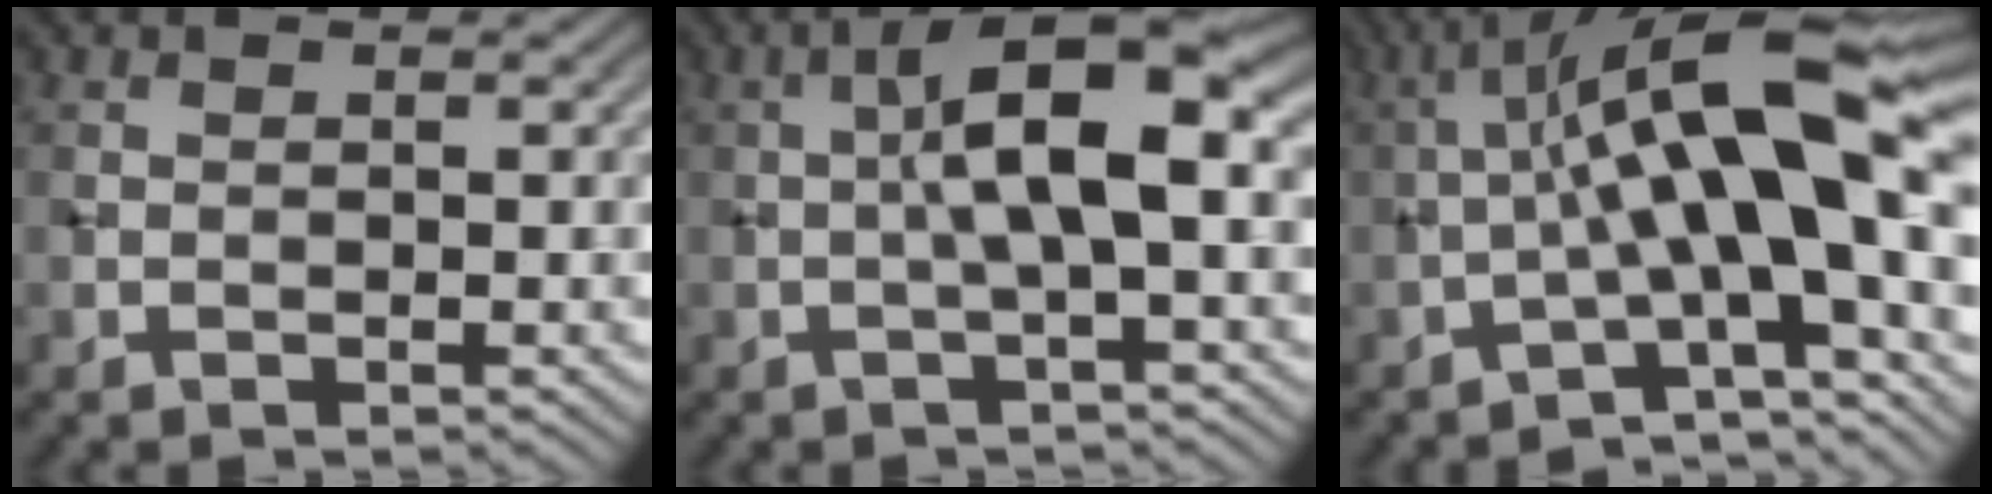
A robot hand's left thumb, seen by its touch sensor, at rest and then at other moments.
{"total": 8.3, "force": [0.1, 1.9, 8.1], "torque": [-0.134, 0.025, -0.009]}
{"total": 14.9, "force": [-1.1, 3.7, 14.4], "torque": [-0.210, 0.033, -0.027]}